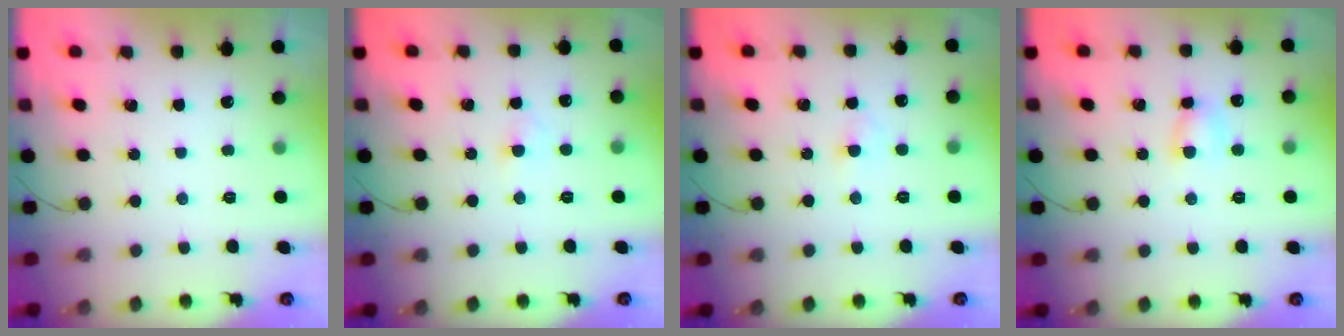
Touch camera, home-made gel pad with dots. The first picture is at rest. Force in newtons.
{"total": 2.1, "press": 1.9, "slide": 0.9}
{"total": 2.1, "press": 1.9, "slide": 0.9}
{"total": 4.7, "press": 4.6, "slide": 0.8}